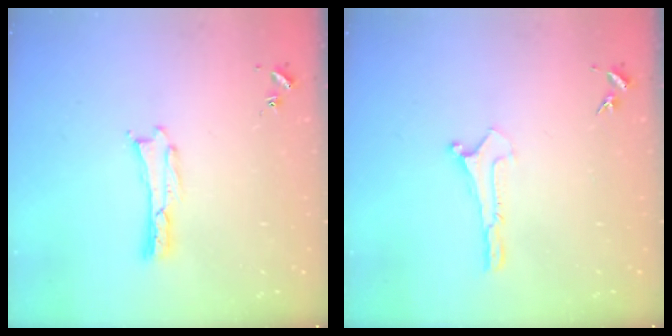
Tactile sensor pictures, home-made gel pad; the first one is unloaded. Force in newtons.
{"total": 0.0}